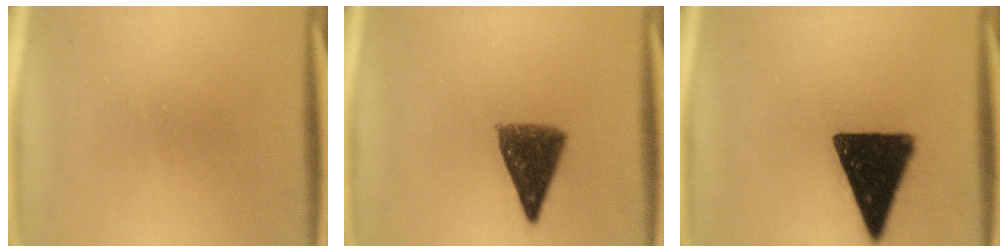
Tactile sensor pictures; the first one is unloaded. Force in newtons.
{"total": 7.0}
{"total": 16.2}